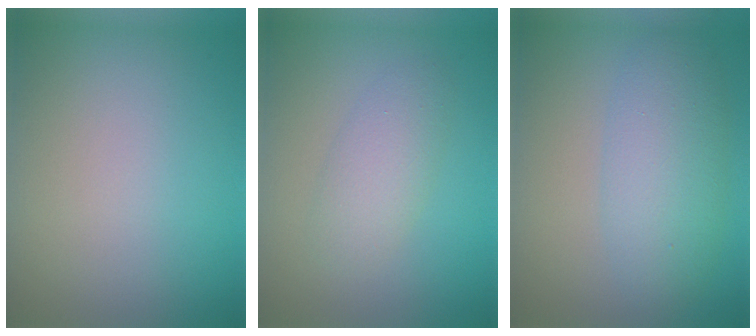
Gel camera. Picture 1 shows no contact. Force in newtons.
{"total": 2.8, "press": 2.8, "slide": 0.1}
{"total": 4.8, "press": 4.8, "slide": 0.0}